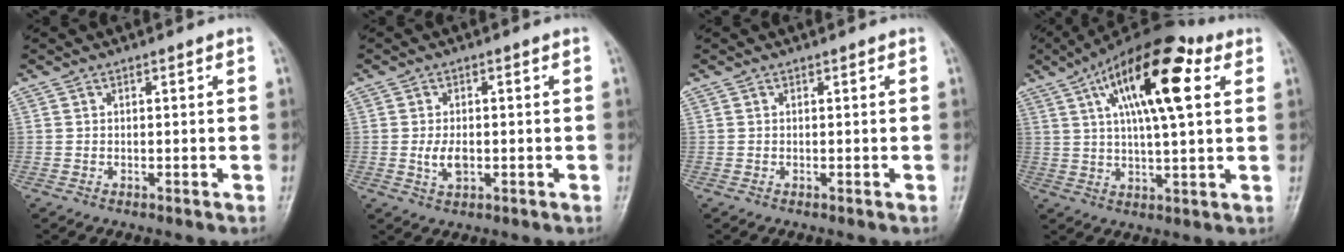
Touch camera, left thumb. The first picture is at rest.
{"total": 3.6, "force": [-0.7, 2.1, 2.9], "torque": [-0.055, 0.001, -0.009]}
{"total": 0.0}
{"total": 18.2, "force": [6.5, 6.4, 15.8], "torque": [-0.243, 0.005, 0.096]}